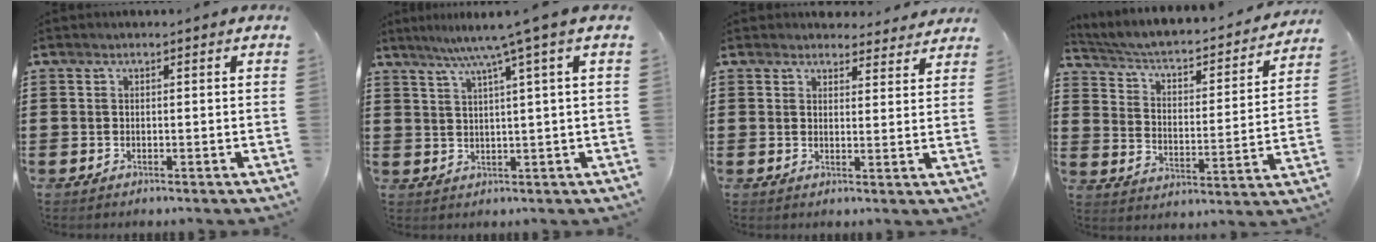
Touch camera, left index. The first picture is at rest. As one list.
[{"total": 5.8, "force": [3.4, -0.9, 4.5], "torque": [-0.096, -0.009, 0.055]}, {"total": 3.6, "force": [3.5, 0.9, 0.5], "torque": [-0.012, -0.012, 0.065]}, {"total": 3.3, "force": [2.5, 1.0, 1.8], "torque": [-0.052, -0.026, 0.032]}]